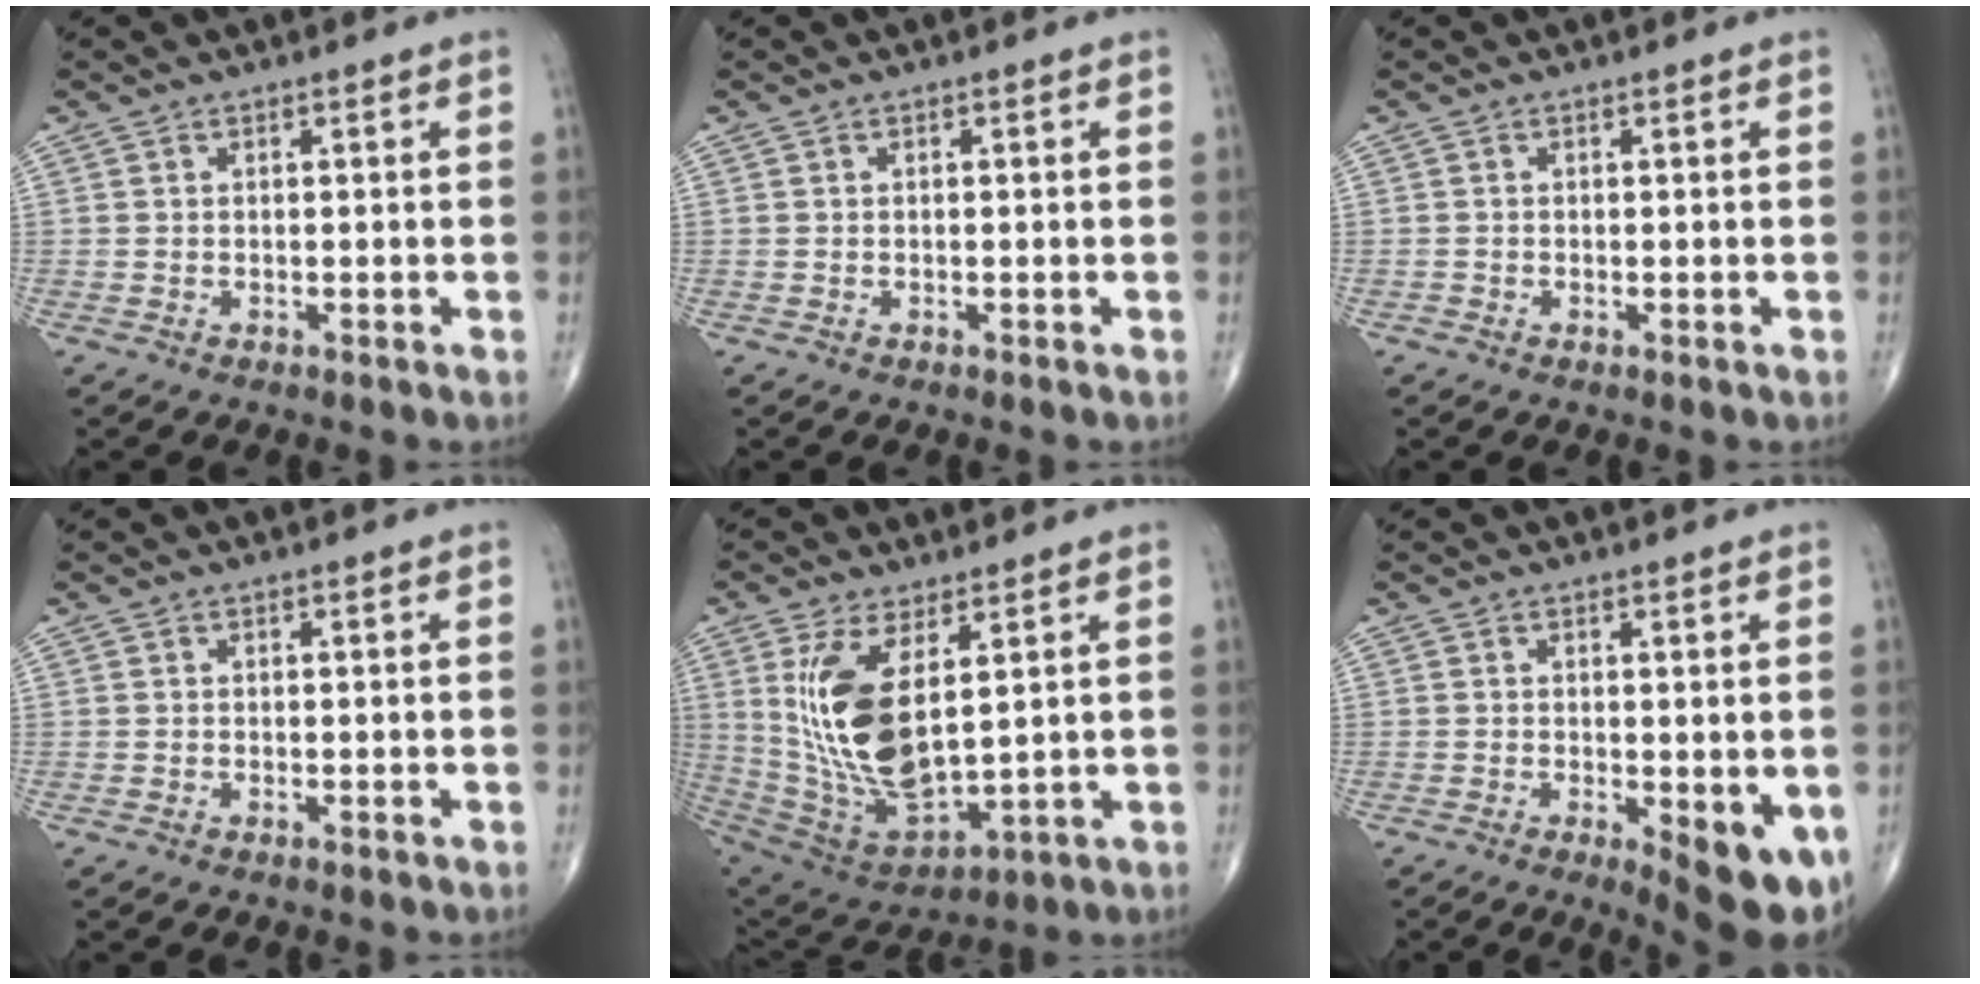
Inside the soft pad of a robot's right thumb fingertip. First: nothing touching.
{"total": 0.0}
{"total": 0.0}
{"total": 0.0}
{"total": 17.0, "force": [4.2, 7.6, 14.5], "torque": [-0.280, -0.027, 0.106]}
{"total": 8.8, "force": [-2.3, 3.1, 7.8], "torque": [-0.094, -0.019, -0.024]}